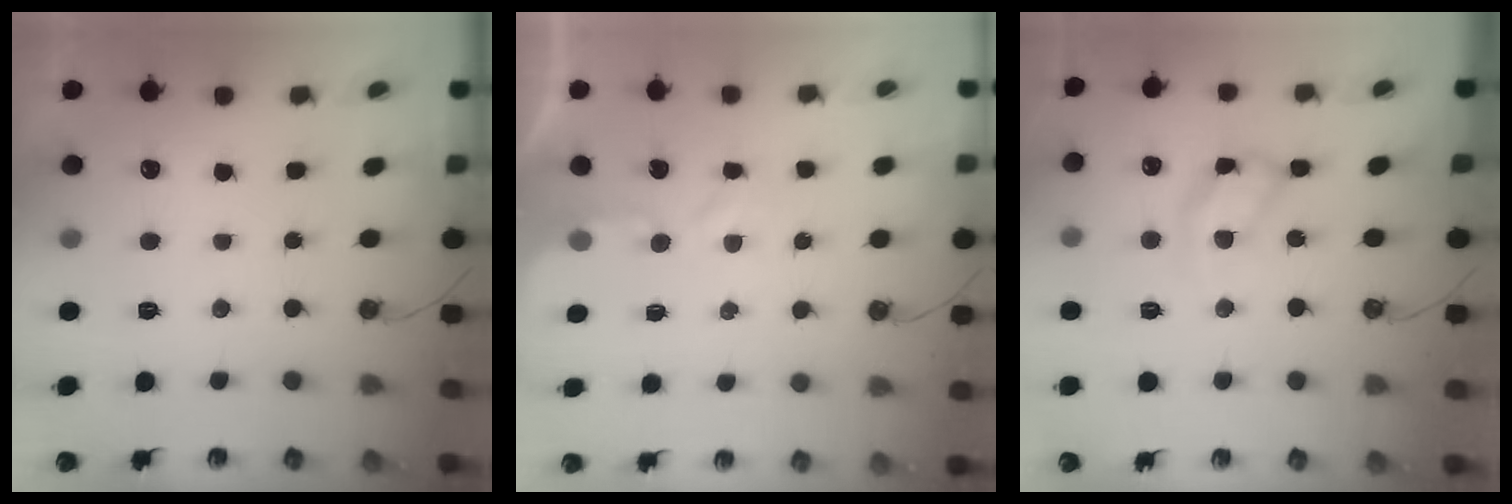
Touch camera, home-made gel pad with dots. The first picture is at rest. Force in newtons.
{"total": 2.7, "press": 2.7, "slide": 0.5}
{"total": 14.9, "press": 14.9, "slide": 1.2}